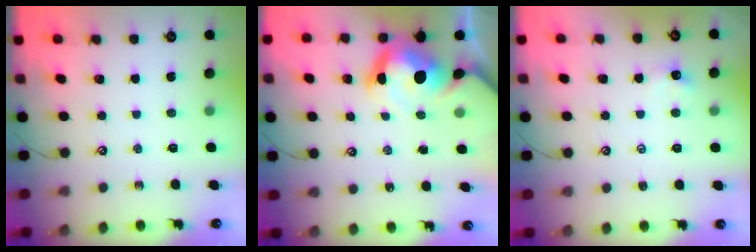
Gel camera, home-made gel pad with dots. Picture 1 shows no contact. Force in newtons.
{"total": 12.4, "press": 12.4, "slide": 1.3}
{"total": 0.0}